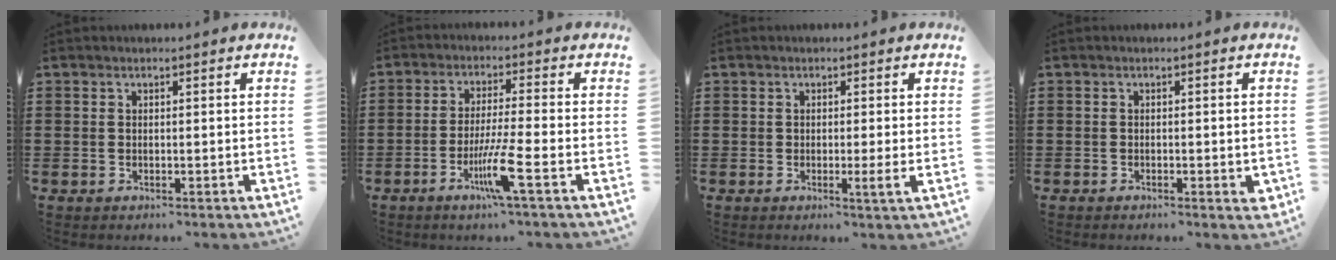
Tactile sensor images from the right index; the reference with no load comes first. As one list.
[{"total": 6.9, "force": [-3.1, -0.2, 6.2], "torque": [-0.121, -0.017, -0.057]}, {"total": 2.2, "force": [-0.4, 0.0, 2.2], "torque": [-0.039, -0.008, -0.007]}, {"total": 1.5, "force": [-0.9, 0.3, 1.1], "torque": [-0.020, -0.003, -0.016]}]